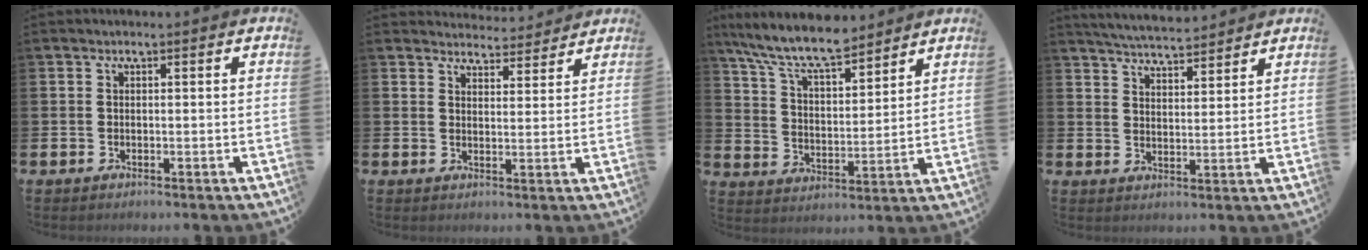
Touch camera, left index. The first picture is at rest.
{"total": 3.9, "force": [3.8, 0.7, -0.2], "torque": [0.006, -0.027, 0.066]}
{"total": 9.3, "force": [8.5, 1.8, 3.4], "torque": [-0.093, -0.048, 0.151]}
{"total": 5.3, "force": [5.2, 0.4, 0.6], "torque": [-0.021, -0.031, 0.093]}